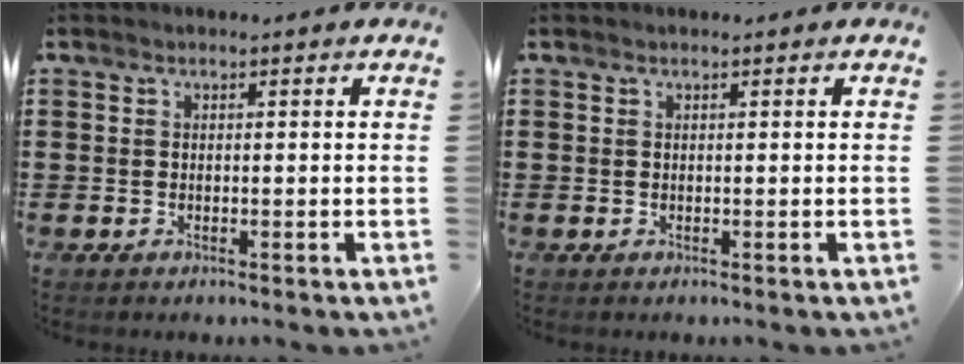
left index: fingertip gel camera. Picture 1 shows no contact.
{"total": 0.0}